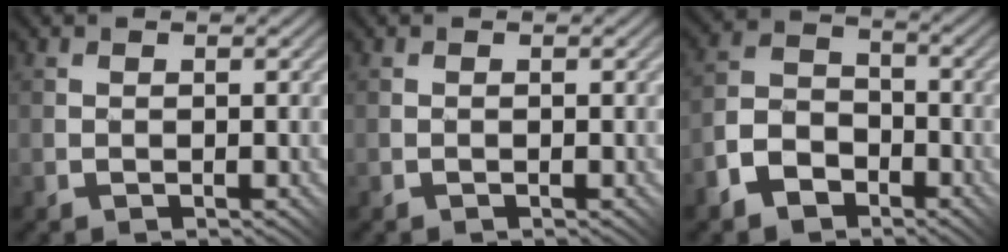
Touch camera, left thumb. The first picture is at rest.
{"total": 0.0}
{"total": 6.5, "force": [-4.2, 4.1, 2.9], "torque": [-0.064, -0.001, -0.092]}